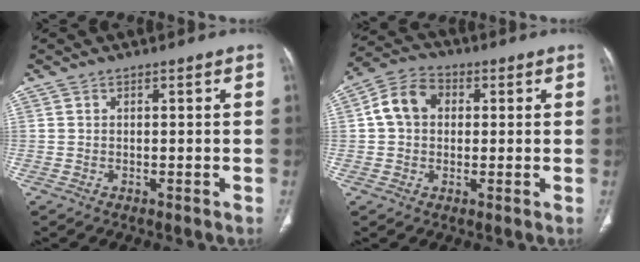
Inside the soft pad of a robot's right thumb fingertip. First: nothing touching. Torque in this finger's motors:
{"motor_torque": [-0.41, 0.46, 0.42, -0.42, 0.21]}